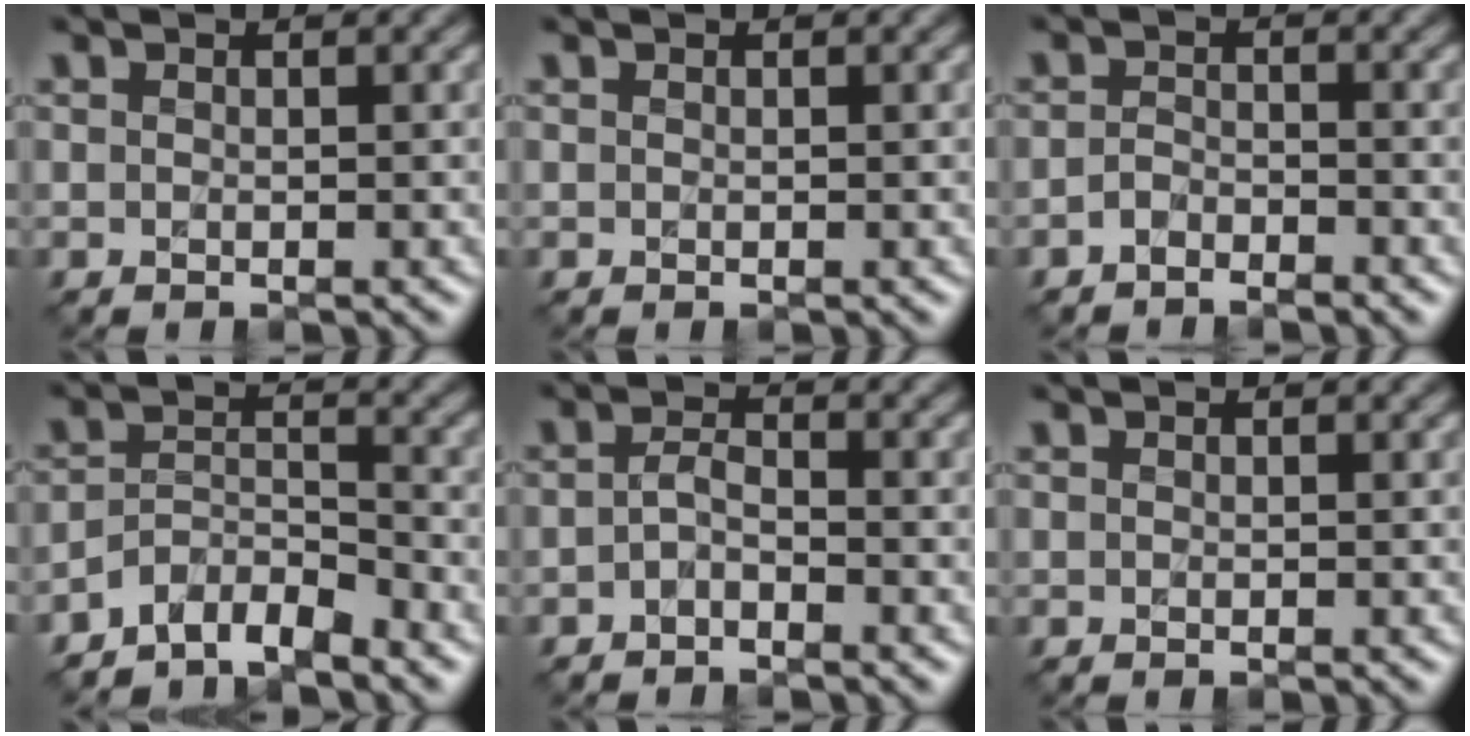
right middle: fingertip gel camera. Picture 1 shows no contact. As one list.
[{"total": 0.0}, {"total": 1.5, "force": [-1.3, 0.5, 0.4], "torque": [-0.009, 0.004, -0.031]}, {"total": 4.0, "force": [-3.6, 1.2, 1.4], "torque": [-0.022, 0.002, -0.071]}, {"total": 1.4, "force": [-0.8, 0.6, 1.1], "torque": [-0.025, 0.003, -0.021]}, {"total": 0.0}]